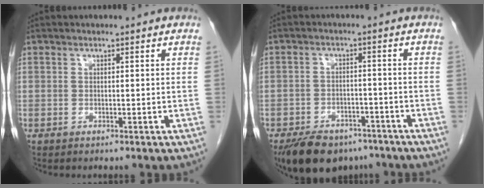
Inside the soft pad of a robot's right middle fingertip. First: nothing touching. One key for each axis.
{"total": 11.1, "fx": -8.4, "fy": 5.6, "fz": 4.7, "tx": -0.076, "ty": -0.002, "tz": -0.128}